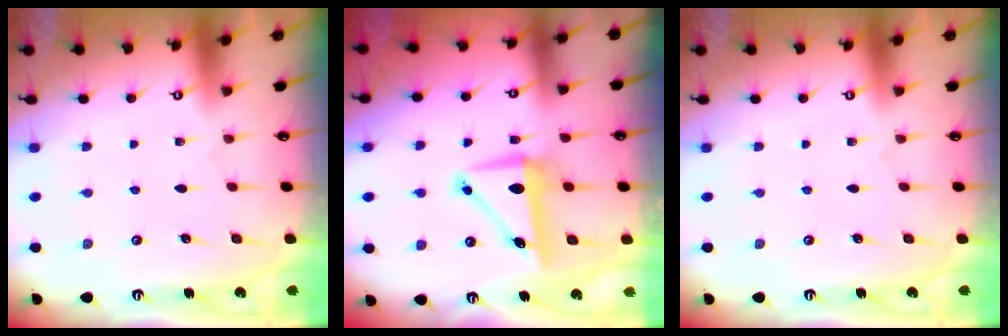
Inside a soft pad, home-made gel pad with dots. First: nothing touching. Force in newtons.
{"total": 7.5, "press": 6.9, "slide": 2.9}
{"total": 0.0}